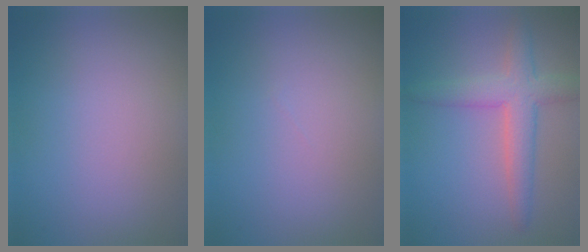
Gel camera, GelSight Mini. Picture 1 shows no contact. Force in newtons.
{"total": 0.0}
{"total": 4.5, "press": 4.5, "slide": 0.2}